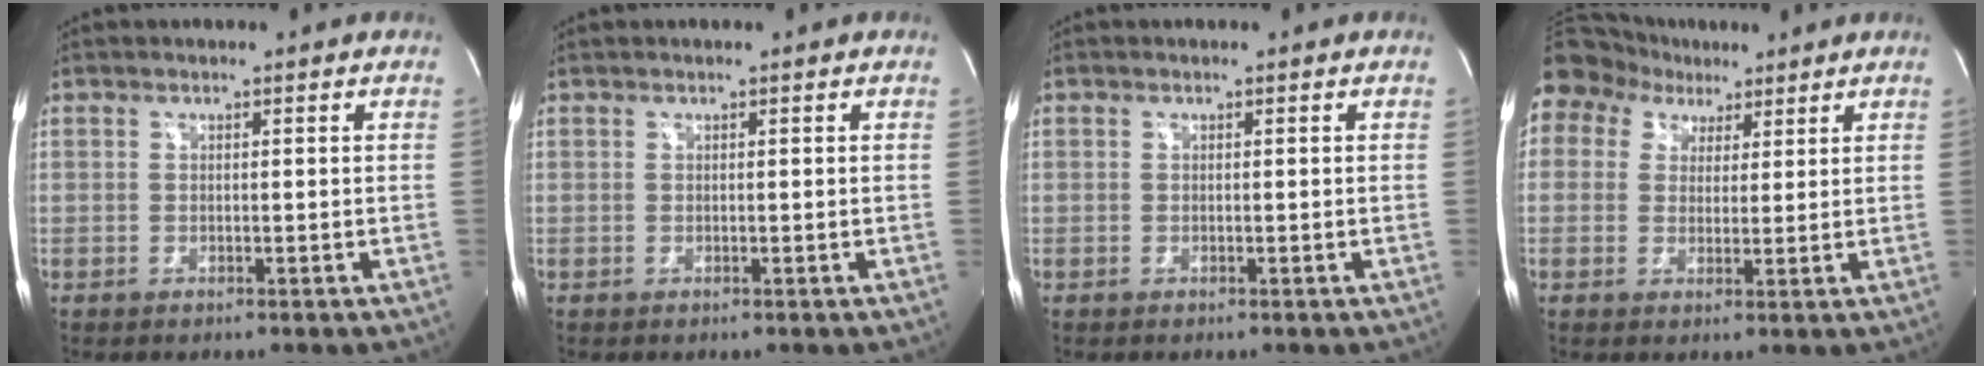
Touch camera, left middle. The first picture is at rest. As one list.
[{"total": 0.0}, {"total": 0.0}, {"total": 14.8, "force": [8.5, 11.2, 4.4], "torque": [-0.145, 0.073, 0.162]}]